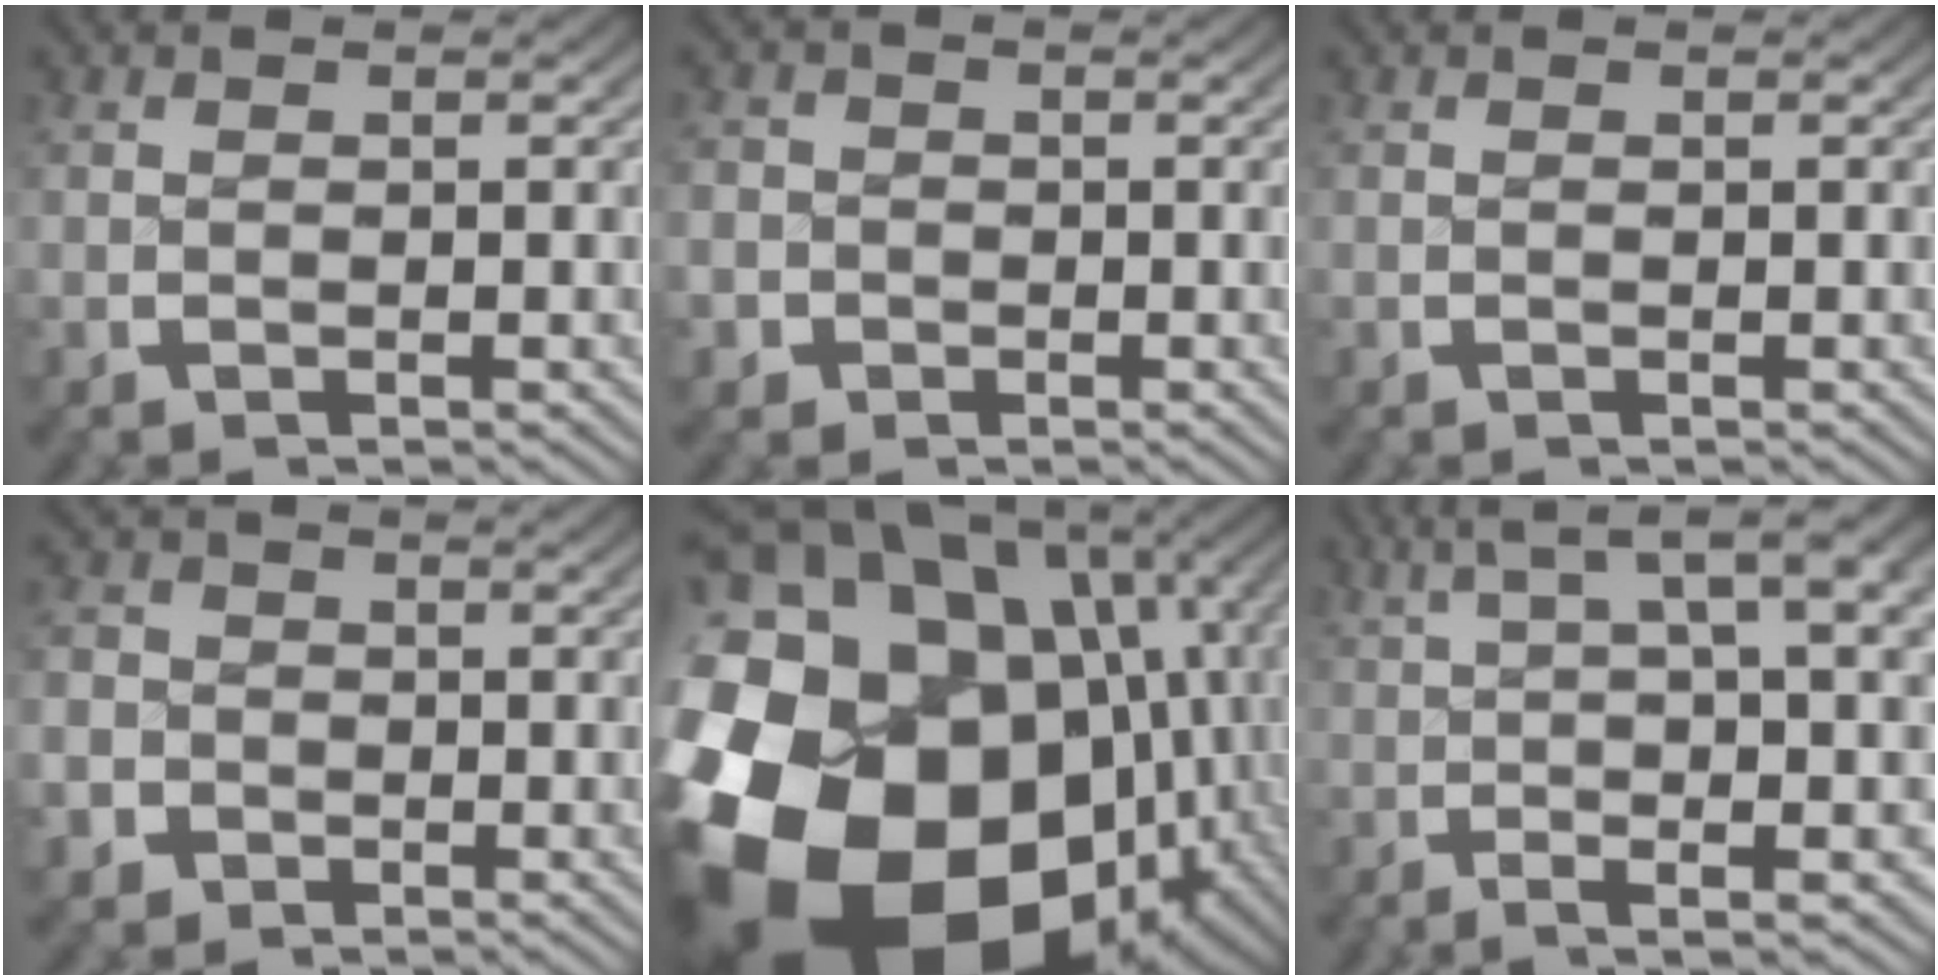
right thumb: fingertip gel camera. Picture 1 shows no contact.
{"total": 3.7, "force": [-1.3, 3.4, 0.5], "torque": [-0.014, -0.013, -0.024]}
{"total": 0.0}
{"total": 5.5, "force": [-1.8, 5.1, 1.1], "torque": [-0.030, -0.017, -0.035]}
{"total": 34.3, "force": [-6.0, 24.7, 23.0], "torque": [-0.444, -0.078, -0.077]}
{"total": 10.3, "force": [3.2, 3.5, 9.2], "torque": [-0.098, 0.041, 0.025]}